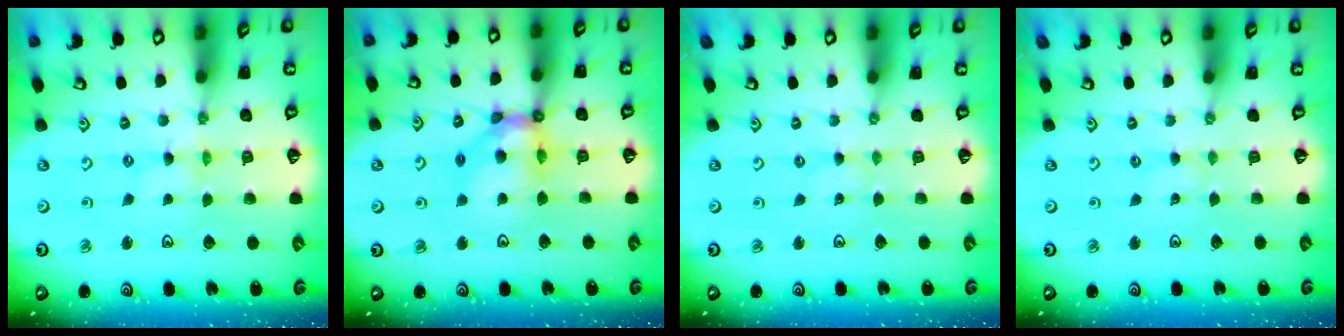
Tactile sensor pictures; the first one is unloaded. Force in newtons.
{"total": 11.1, "press": 10.9, "slide": 1.6}
{"total": 0.0}
{"total": 0.0}